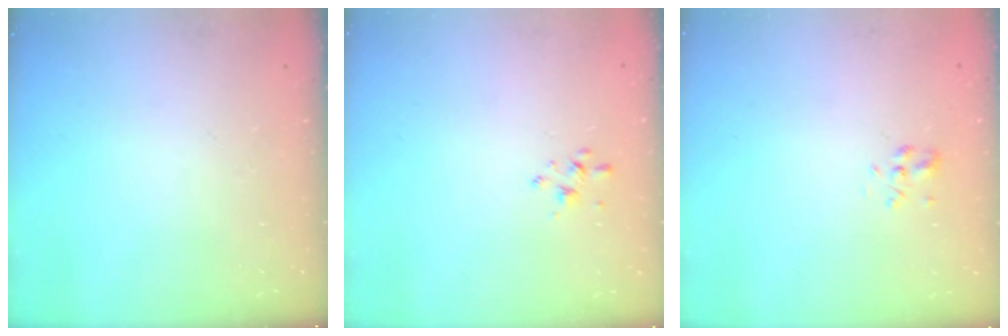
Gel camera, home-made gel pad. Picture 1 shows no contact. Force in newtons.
{"total": 2.1, "press": 2.0, "slide": 0.6}
{"total": 1.4, "press": 1.2, "slide": 0.7}